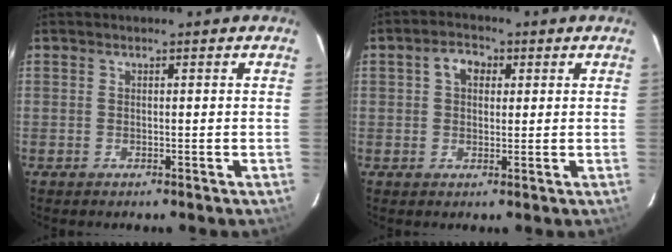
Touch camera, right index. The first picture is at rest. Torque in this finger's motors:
{"motor_torque": [0.03, 0.02, 0.09, 0.06]}